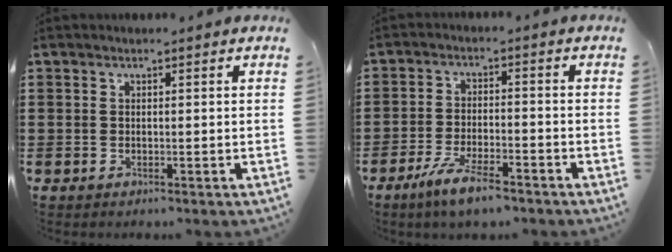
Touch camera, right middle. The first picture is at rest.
{"total": 5.8, "force": [-4.3, 0.9, 3.8], "torque": [-0.087, -0.008, -0.082]}